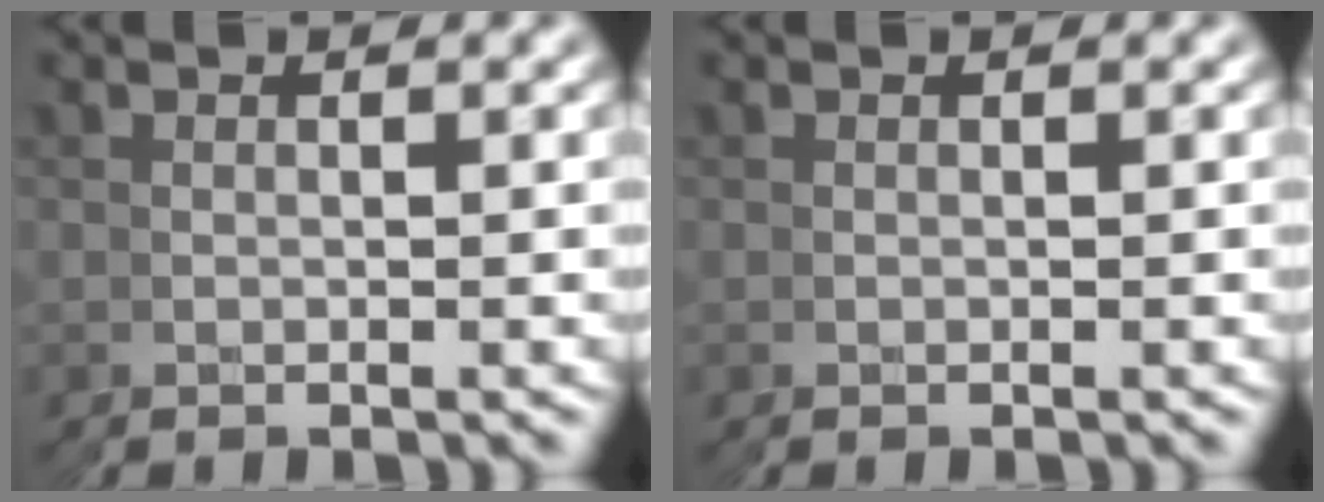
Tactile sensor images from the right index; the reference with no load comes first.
{"total": 0.0}